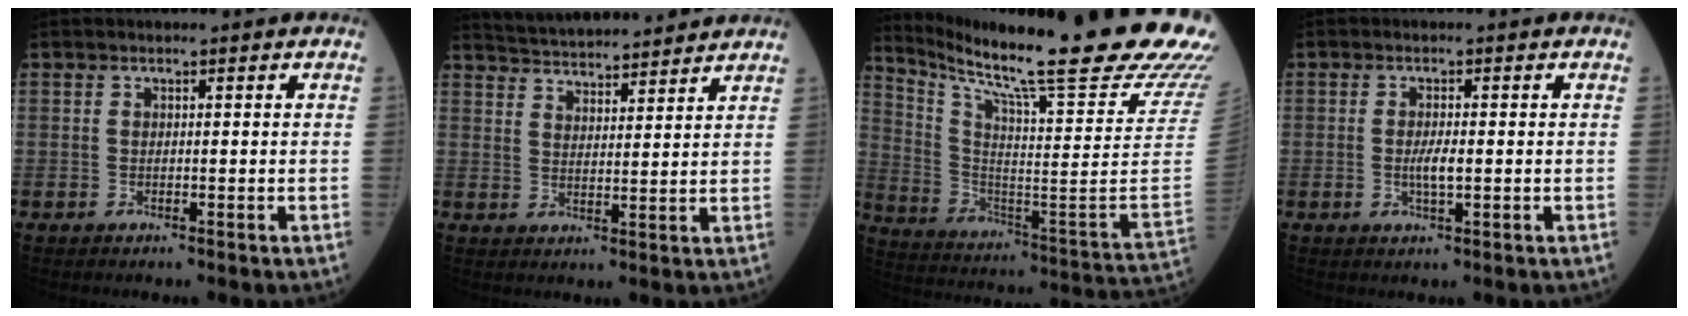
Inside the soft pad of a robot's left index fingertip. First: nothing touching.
{"total": 13.0, "force": [12.4, 1.5, 3.9], "torque": [-0.070, 0.024, 0.185]}
{"total": 31.6, "force": [25.9, 0.2, 18.1], "torque": [-0.307, -0.103, 0.358]}
{"total": 2.6, "force": [-0.3, 0.5, 2.6], "torque": [-0.054, -0.002, -0.005]}